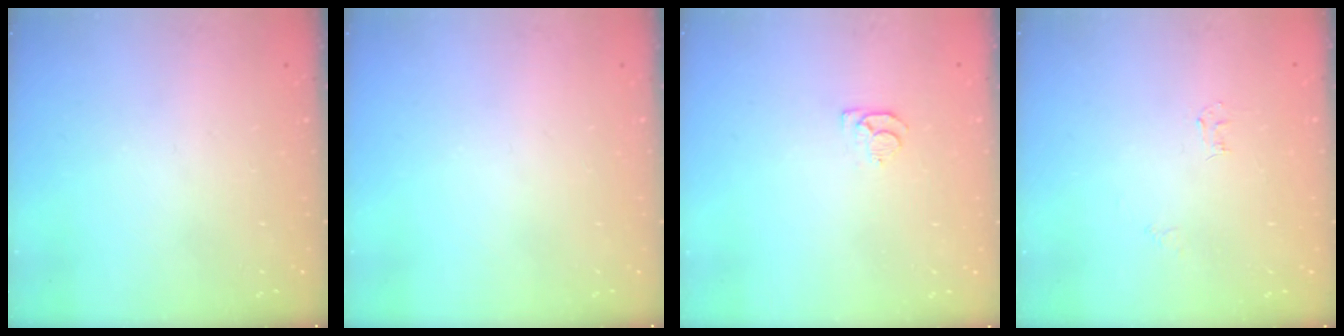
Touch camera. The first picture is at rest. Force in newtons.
{"total": 0.0}
{"total": 4.6, "press": 4.6, "slide": 0.5}
{"total": 2.7, "press": 2.7, "slide": 0.4}